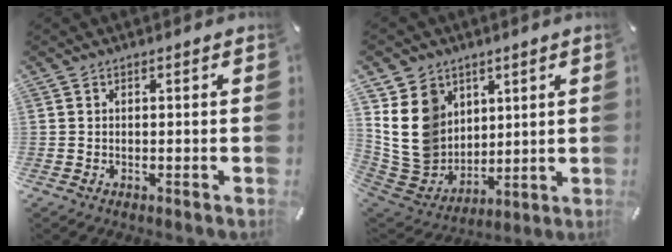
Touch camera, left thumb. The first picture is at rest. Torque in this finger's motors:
{"motor_torque": [2.50, 2.51, 1.42, -1.36, 0.20]}